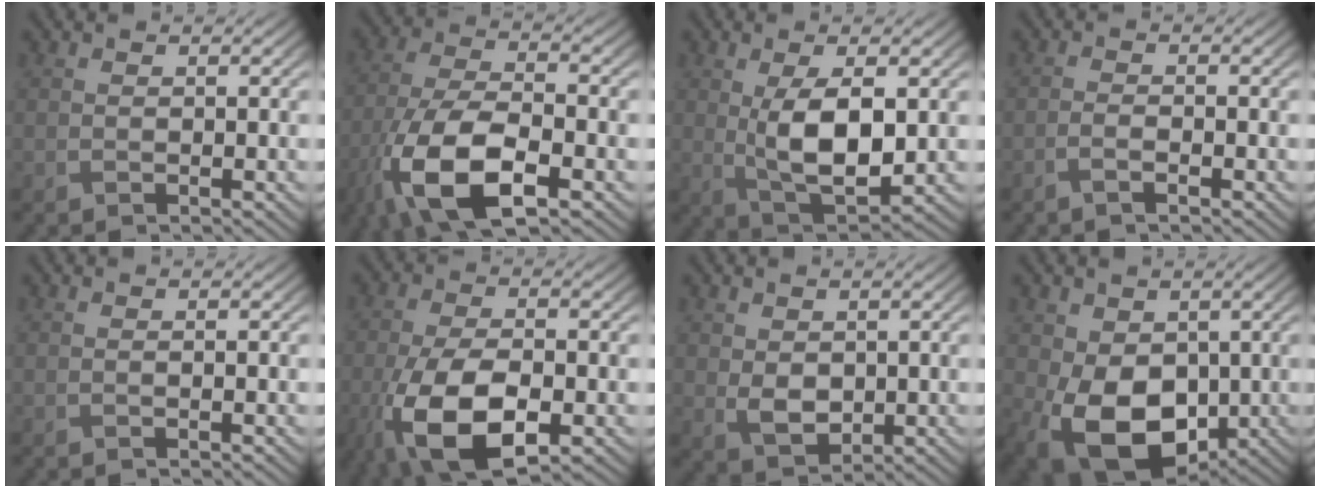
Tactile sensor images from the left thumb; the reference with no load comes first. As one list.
[{"total": 13.6, "force": [-6.4, 5.8, 10.5], "torque": [-0.235, -0.028, -0.133]}, {"total": 8.4, "force": [0.2, 3.8, 7.5], "torque": [-0.151, -0.007, 0.012]}, {"total": 1.5, "force": [-1.0, 0.2, 1.1], "torque": [-0.022, 0.005, -0.023]}, {"total": 0.0}, {"total": 13.0, "force": [-5.2, 6.4, 10.1], "torque": [-0.227, -0.038, -0.089]}, {"total": 3.5, "force": [0.4, 2.6, 2.4], "torque": [-0.053, -0.007, 0.013]}, {"total": 12.7, "force": [-2.8, 8.7, 8.9], "torque": [-0.180, -0.035, -0.044]}]